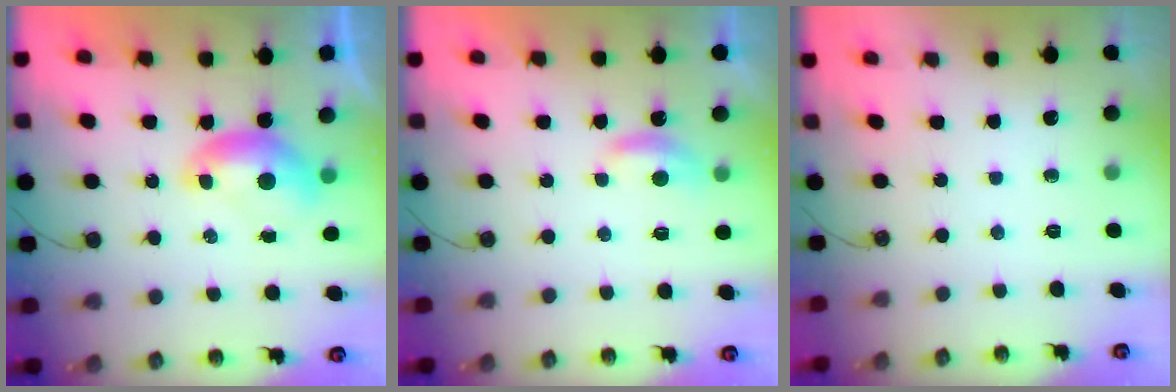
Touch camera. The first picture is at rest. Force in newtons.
{"total": 1.1, "press": 0.8, "slide": 0.7}
{"total": 0.0}